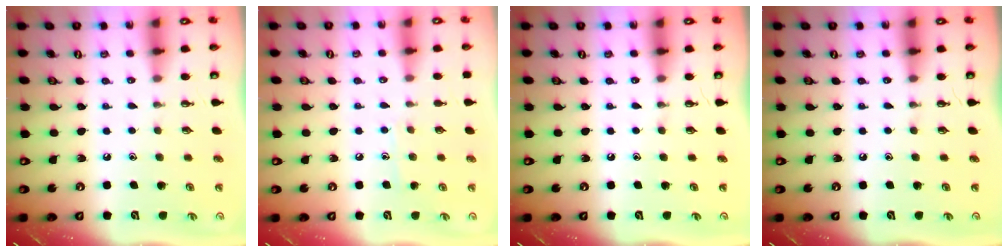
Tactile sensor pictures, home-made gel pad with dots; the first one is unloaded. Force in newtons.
{"total": 6.2, "press": 6.2, "slide": 0.7}
{"total": 0.0}
{"total": 0.0}